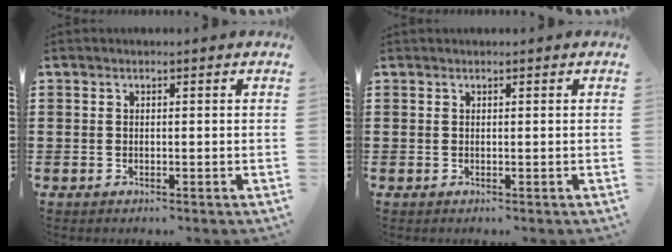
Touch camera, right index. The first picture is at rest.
{"total": 0.0}